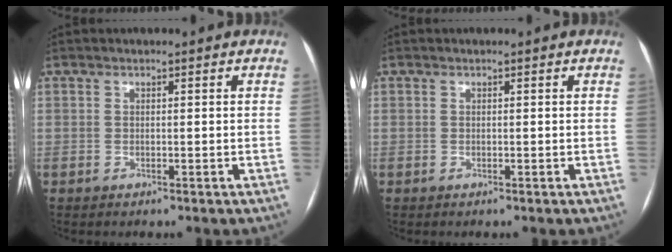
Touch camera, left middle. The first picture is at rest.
{"total": 0.0}